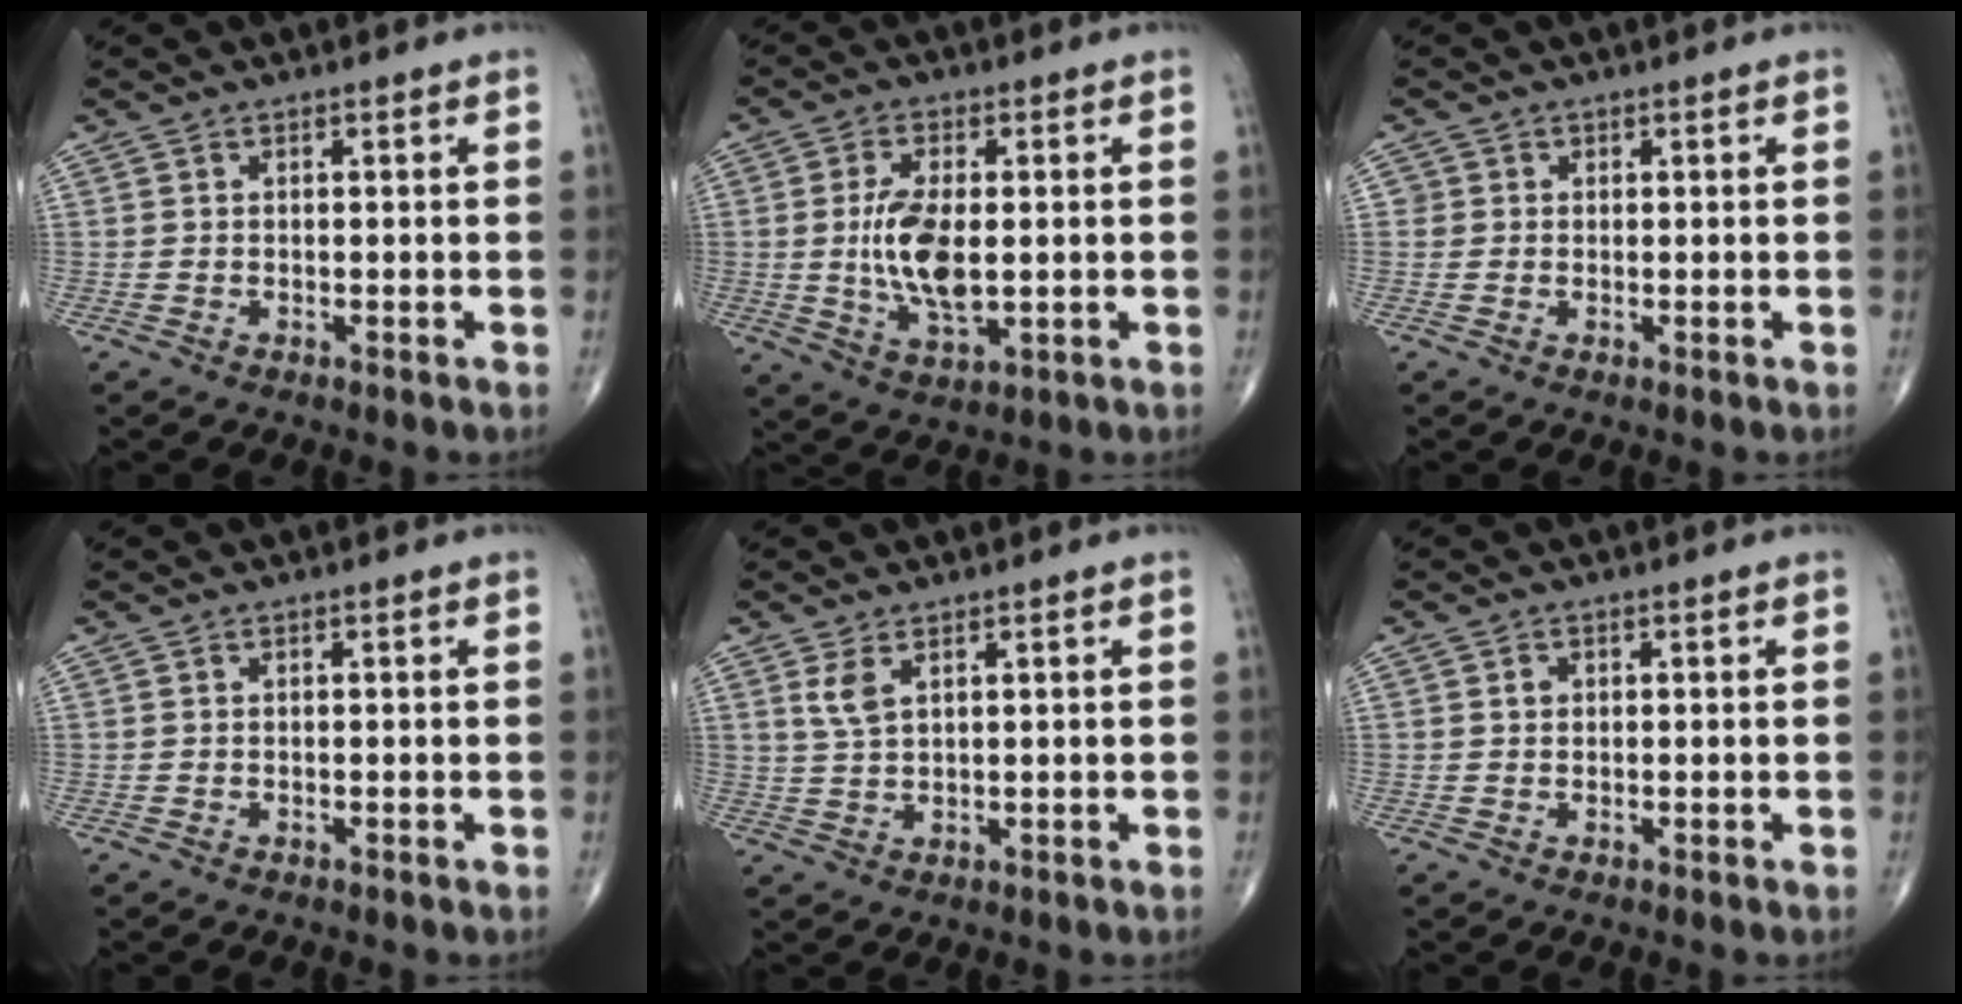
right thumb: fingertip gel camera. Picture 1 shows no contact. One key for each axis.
{"total": 10.4, "fx": 0.0, "fy": 4.8, "fz": 9.2, "tx": -0.177, "ty": -0.012, "tz": 0.006}
{"total": 1.3, "fx": 0.2, "fy": 1.3, "fz": 0.0, "tx": 0.011, "ty": 0.003, "tz": 0.000}
{"total": 0.0}
{"total": 3.3, "fx": 1.7, "fy": 1.4, "fz": 2.5, "tx": -0.051, "ty": -0.005, "tz": 0.040}
{"total": 1.1, "fx": 0.3, "fy": 0.9, "fz": 0.5, "tx": -0.003, "ty": 0.002, "tz": 0.003}